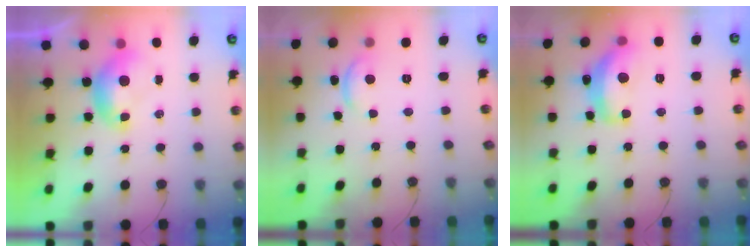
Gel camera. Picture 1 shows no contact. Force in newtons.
{"total": 2.2, "press": 2.1, "slide": 0.5}
{"total": 8.8, "press": 8.8, "slide": 0.5}